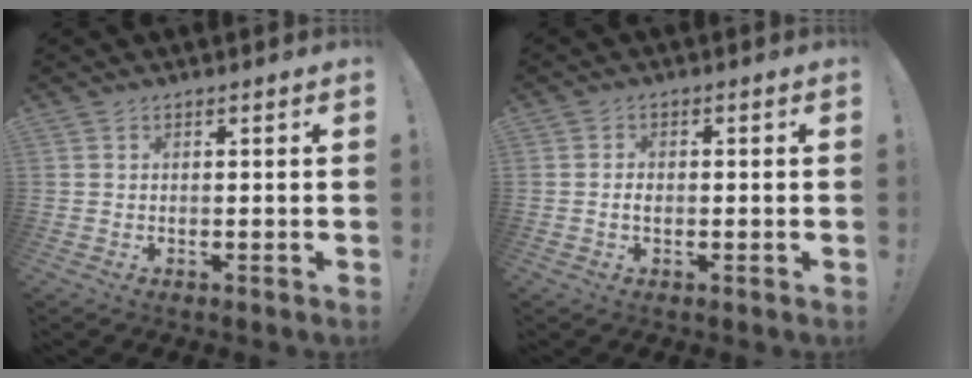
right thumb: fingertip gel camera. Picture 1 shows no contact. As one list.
[{"total": 1.8, "force": [-0.5, 1.1, 1.4], "torque": [-0.027, 0.007, -0.008]}]